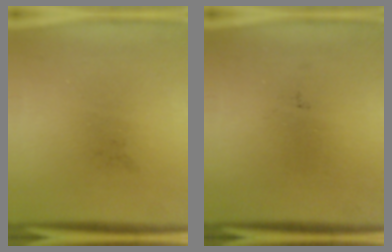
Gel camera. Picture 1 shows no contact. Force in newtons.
{"total": 0.0}